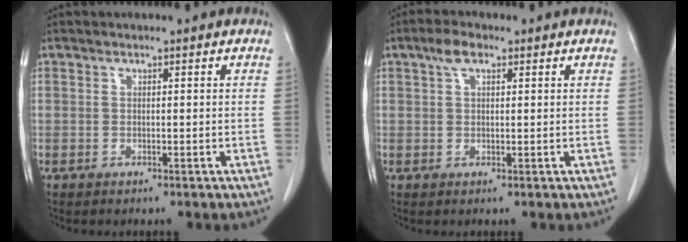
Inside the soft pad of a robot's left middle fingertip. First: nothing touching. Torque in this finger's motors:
{"motor_torque": [0.42, -0.31, -0.15, -0.03]}